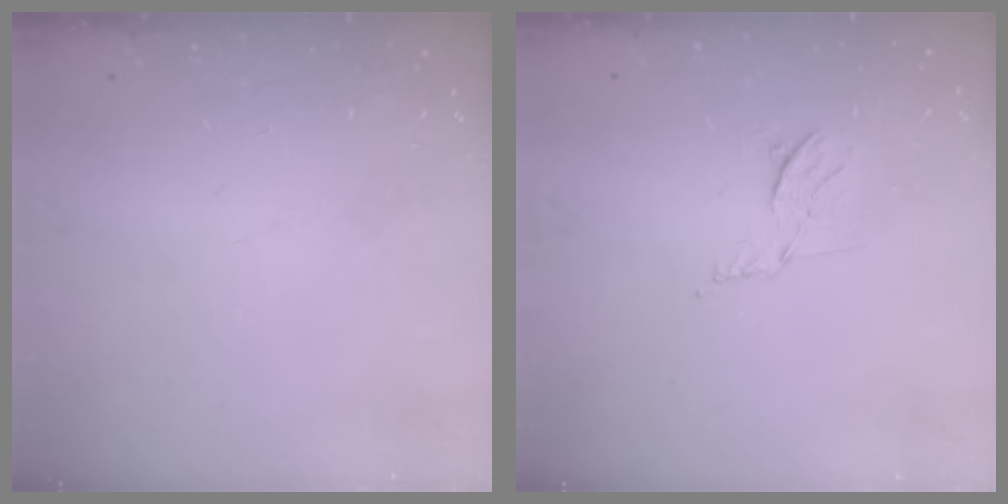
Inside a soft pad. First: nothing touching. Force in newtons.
{"total": 6.5, "press": 6.4, "slide": 1.0}